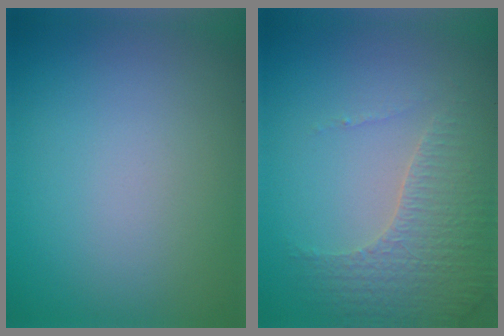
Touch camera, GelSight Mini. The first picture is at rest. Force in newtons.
{"total": 4.3, "press": 3.0, "slide": 3.1}